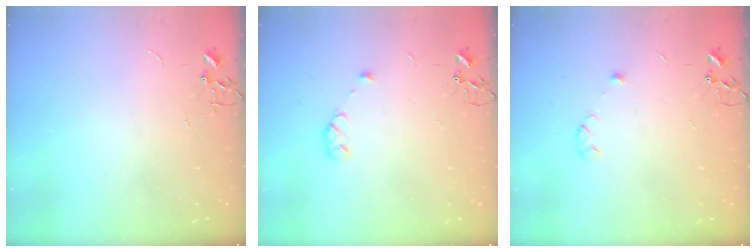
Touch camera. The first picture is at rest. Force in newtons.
{"total": 5.5, "press": 5.4, "slide": 1.0}
{"total": 4.3, "press": 4.2, "slide": 0.7}